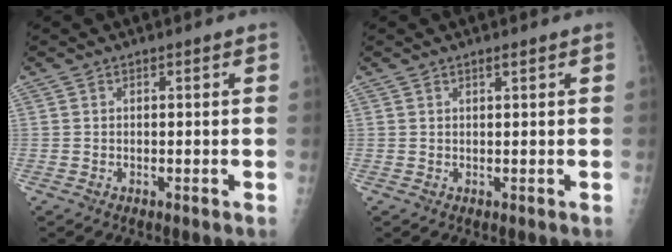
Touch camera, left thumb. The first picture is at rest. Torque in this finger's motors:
{"motor_torque": [0.31, -0.10, 0.16, -0.06, 0.05]}